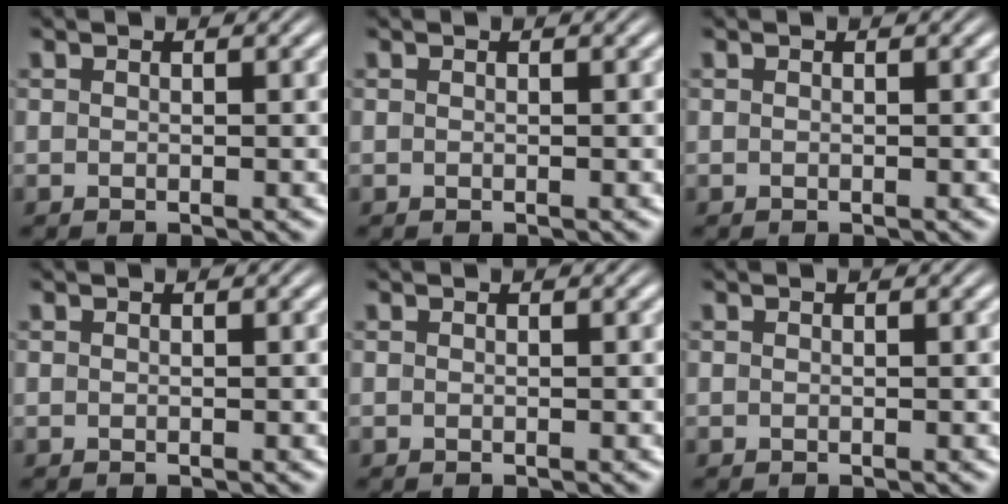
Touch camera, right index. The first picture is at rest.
{"total": 0.0}
{"total": 0.0}
{"total": 0.0}
{"total": 0.0}
{"total": 0.0}